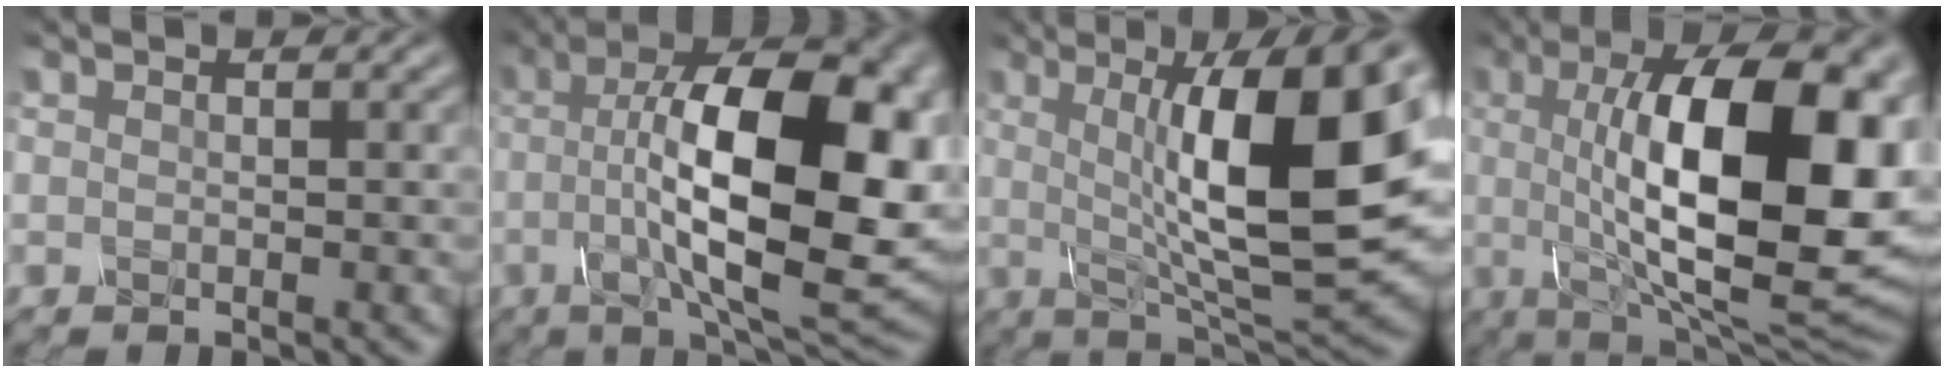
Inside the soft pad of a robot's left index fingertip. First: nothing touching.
{"total": 15.6, "force": [0.5, 5.3, 14.6], "torque": [-0.209, 0.011, 0.001]}
{"total": 14.2, "force": [1.7, 3.9, 13.5], "torque": [-0.185, 0.005, 0.023]}
{"total": 17.3, "force": [1.7, 6.5, 16.0], "torque": [-0.210, 0.007, 0.020]}